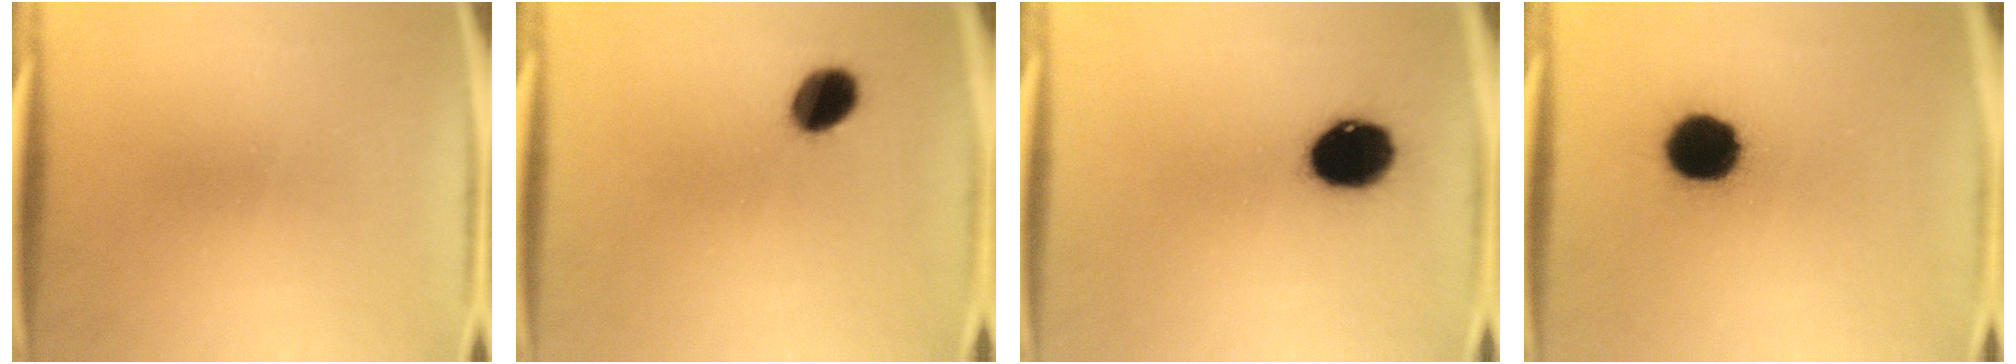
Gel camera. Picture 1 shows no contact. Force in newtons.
{"total": 6.9}
{"total": 13.3}
{"total": 12.9}